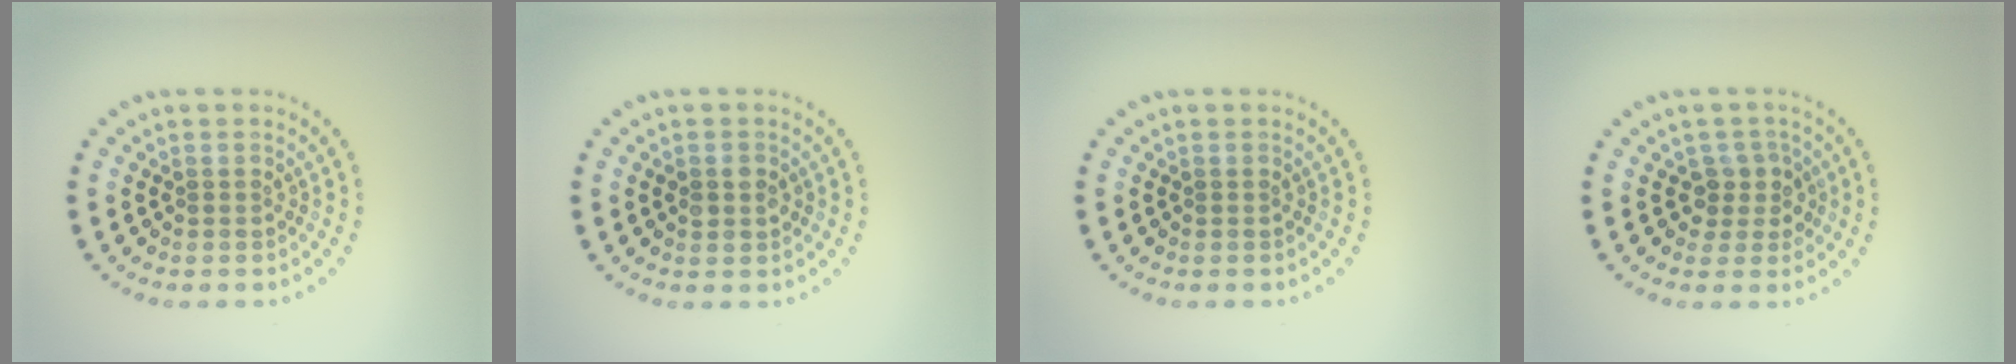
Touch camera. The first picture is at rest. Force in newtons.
{"total": 1.4, "press": 1.4, "slide": 0.2}
{"total": 0.0}
{"total": 2.3, "press": 1.9, "slide": 1.3}